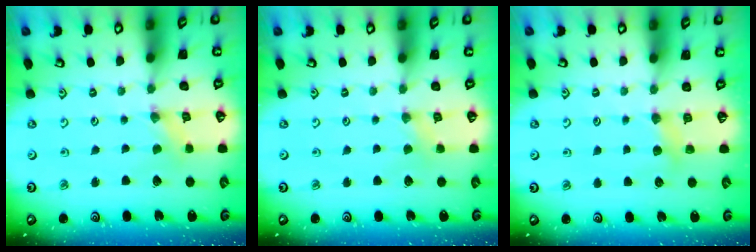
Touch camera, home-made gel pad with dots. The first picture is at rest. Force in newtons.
{"total": 1.6, "press": 1.5, "slide": 0.4}
{"total": 5.1, "press": 5.0, "slide": 0.7}